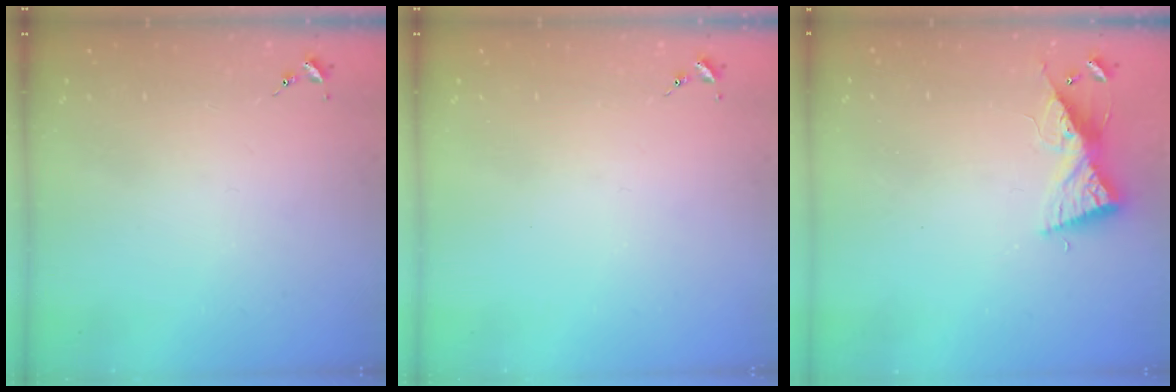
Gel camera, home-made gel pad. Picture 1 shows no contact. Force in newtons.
{"total": 0.0}
{"total": 8.7, "press": 8.7, "slide": 0.3}